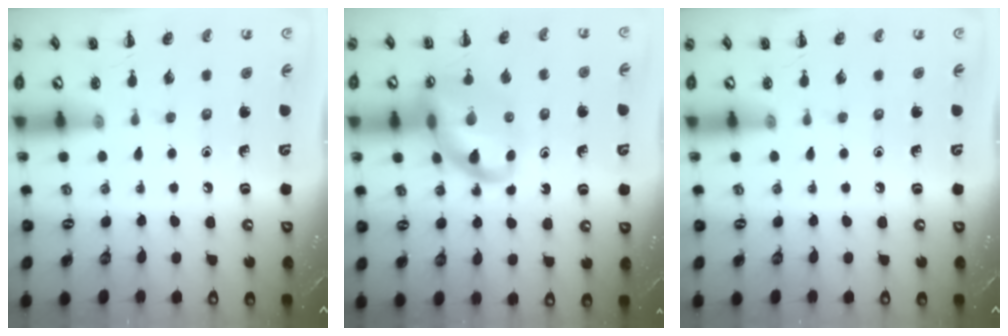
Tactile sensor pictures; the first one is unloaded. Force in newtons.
{"total": 14.3, "press": 14.0, "slide": 2.9}
{"total": 0.0}